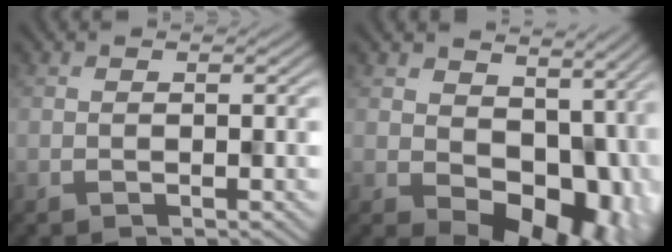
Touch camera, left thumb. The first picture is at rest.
{"total": 11.6, "force": [0.5, 8.2, 8.2], "torque": [-0.114, -0.039, 0.025]}